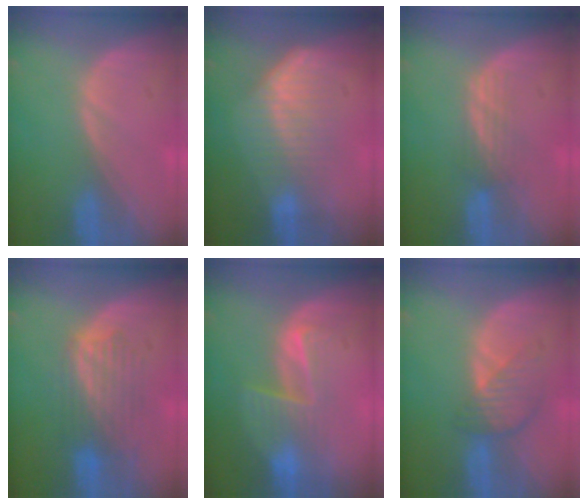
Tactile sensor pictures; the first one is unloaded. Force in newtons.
{"total": 7.6, "press": 6.5, "slide": 3.9}
{"total": 3.2, "press": 2.7, "slide": 1.7}
{"total": 6.1, "press": 6.1, "slide": 0.6}
{"total": 6.6, "press": 5.6, "slide": 3.6}
{"total": 4.5, "press": 4.0, "slide": 2.1}